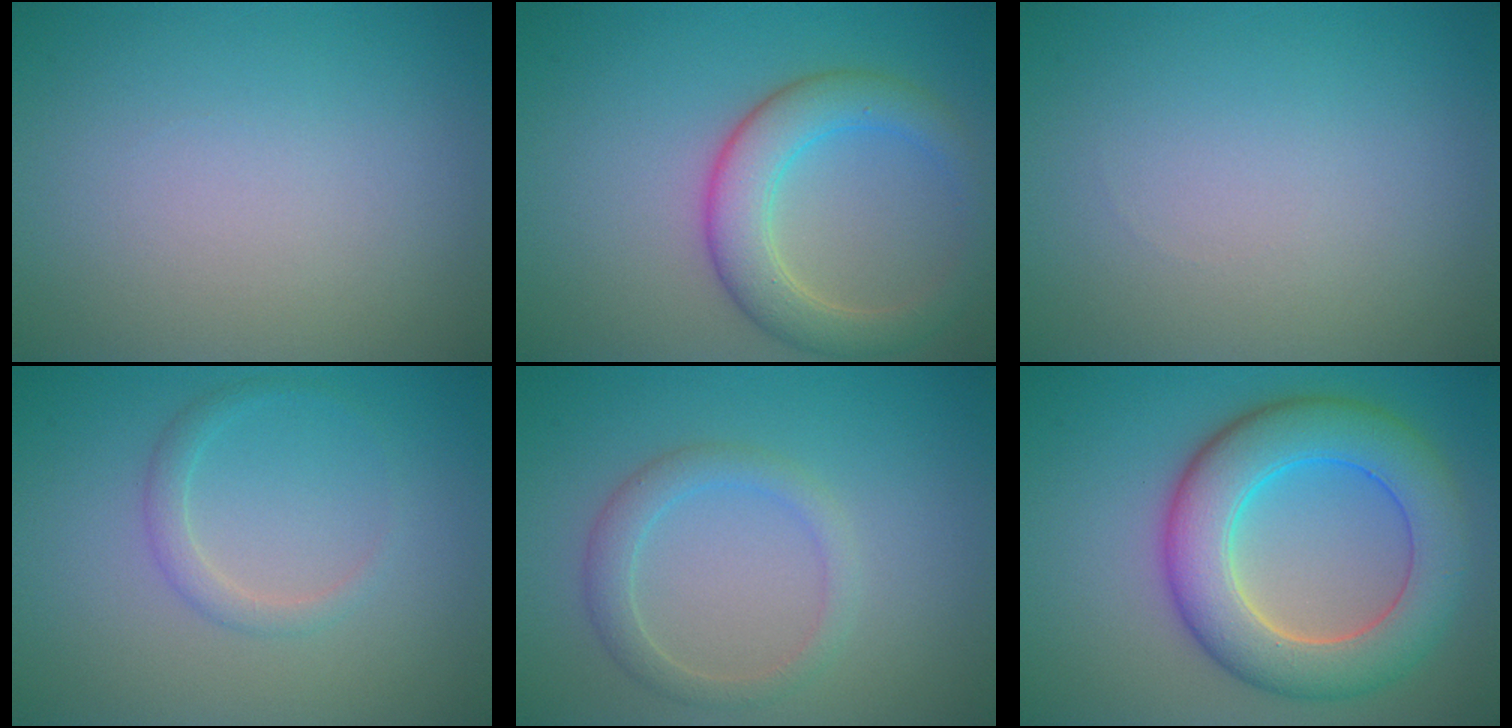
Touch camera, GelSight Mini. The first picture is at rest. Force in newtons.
{"total": 5.0, "press": 5.0, "slide": 0.1}
{"total": 0.0}
{"total": 1.4, "press": 1.4, "slide": 0.0}
{"total": 2.3, "press": 2.3, "slide": 0.1}
{"total": 8.5, "press": 8.5, "slide": 0.2}